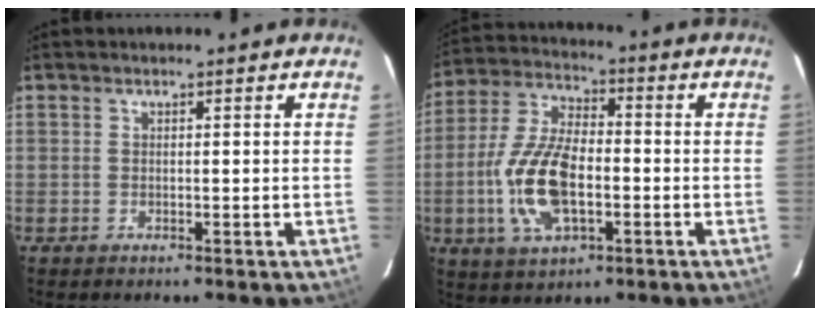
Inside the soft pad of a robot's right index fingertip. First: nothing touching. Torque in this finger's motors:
{"motor_torque": [1.87, -0.27, 0.51, 0.13]}